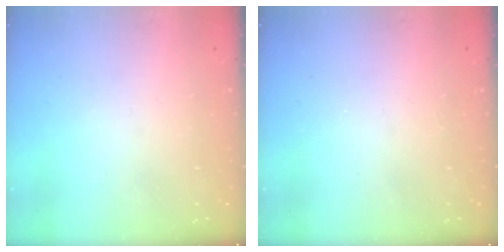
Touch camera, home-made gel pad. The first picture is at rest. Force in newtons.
{"total": 2.6, "press": 2.6, "slide": 0.4}